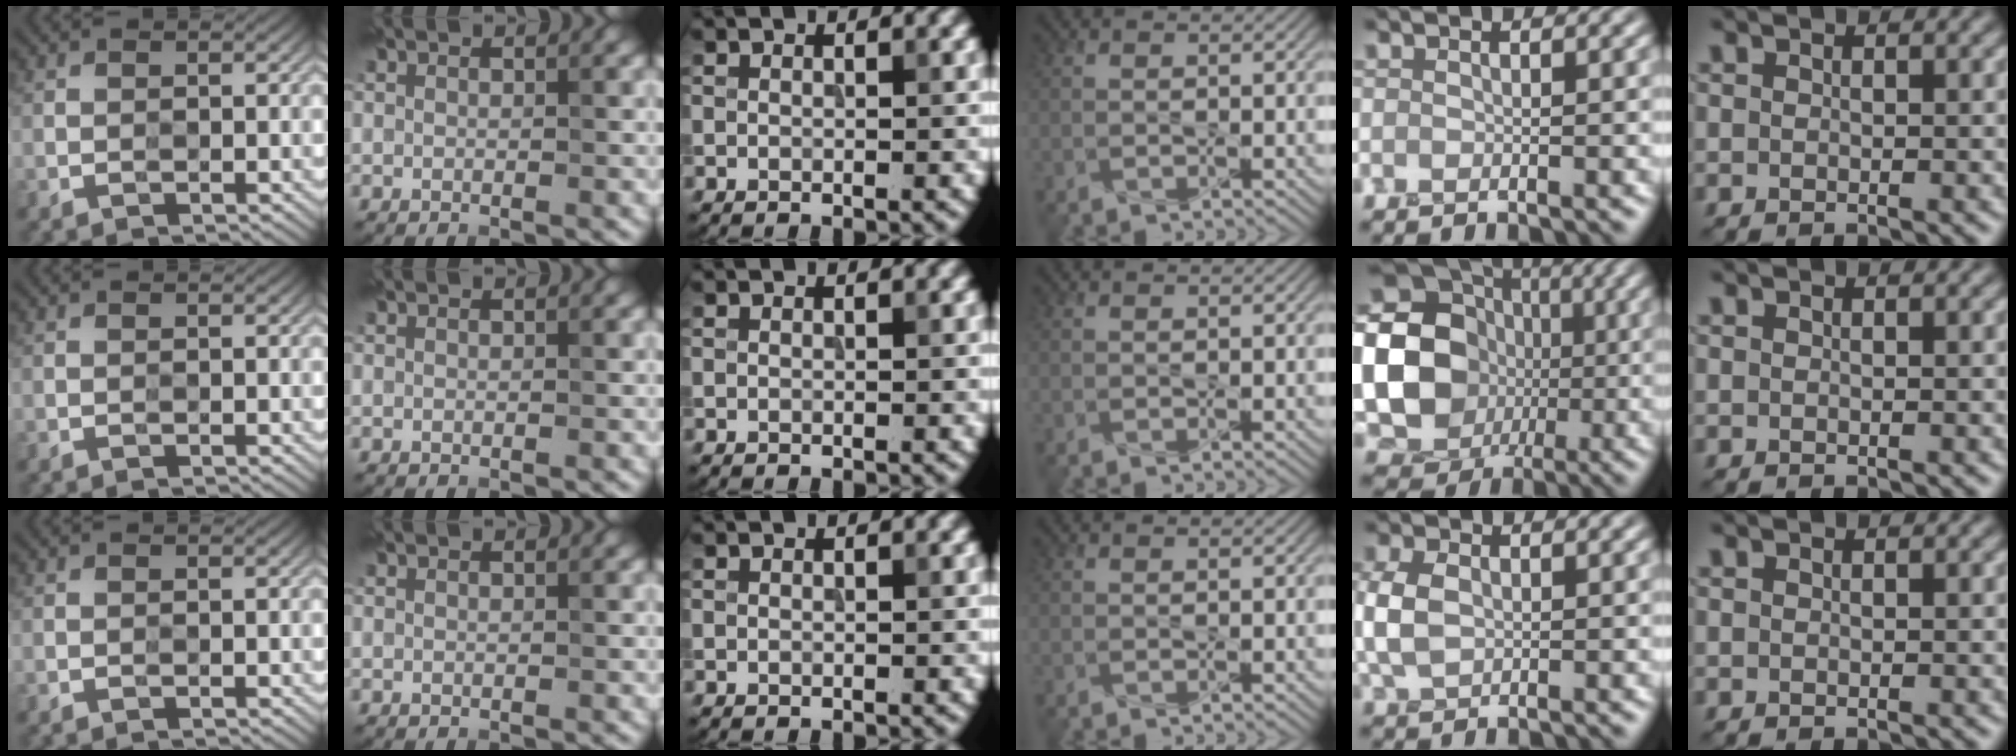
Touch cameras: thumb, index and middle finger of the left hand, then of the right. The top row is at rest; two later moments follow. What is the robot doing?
{"motion": "press", "object": "toy piano key"}